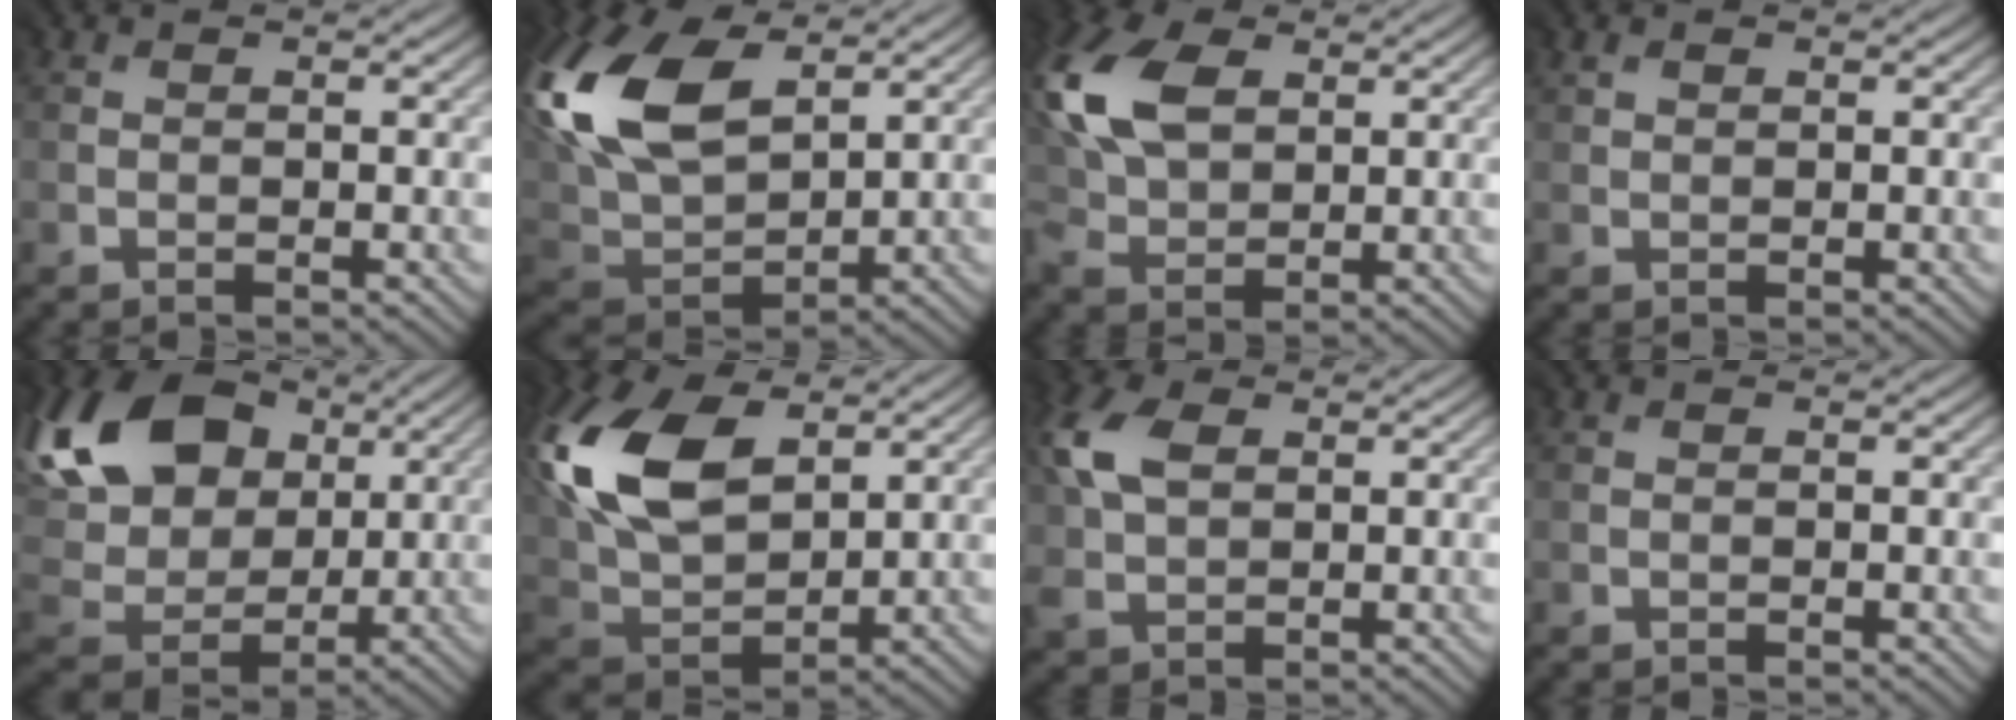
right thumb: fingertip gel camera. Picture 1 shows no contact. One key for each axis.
{"total": 16.3, "fx": 7.0, "fy": 9.9, "fz": 10.9, "tx": -0.294, "ty": 0.030, "tz": 0.133}
{"total": 11.3, "fx": 4.0, "fy": 7.2, "fz": 7.8, "tx": -0.221, "ty": 0.027, "tz": 0.070}
{"total": 1.5, "fx": 1.1, "fy": 0.9, "fz": 0.4, "tx": -0.007, "ty": 0.001, "tz": 0.021}
{"total": 17.4, "fx": 8.1, "fy": 12.1, "fz": 9.6, "tx": -0.252, "ty": 0.043, "tz": 0.153}
{"total": 14.9, "fx": 6.0, "fy": 9.3, "fz": 9.9, "tx": -0.258, "ty": 0.022, "tz": 0.118}
{"total": 7.1, "fx": 2.5, "fy": 4.9, "fz": 4.6, "tx": -0.144, "ty": 0.015, "tz": 0.044}
{"total": 0.0}